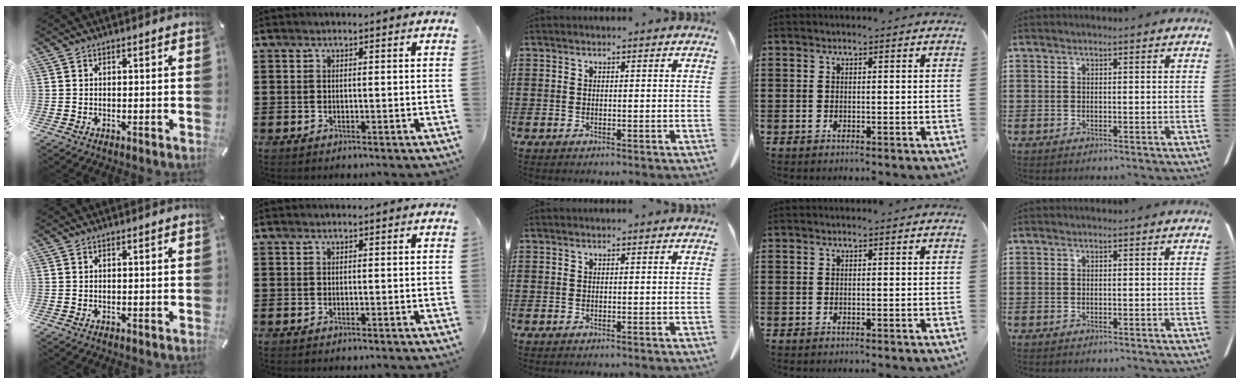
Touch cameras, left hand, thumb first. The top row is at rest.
{}